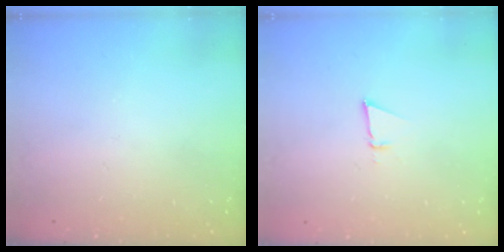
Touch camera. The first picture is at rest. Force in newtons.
{"total": 2.6, "press": 2.5, "slide": 0.8}